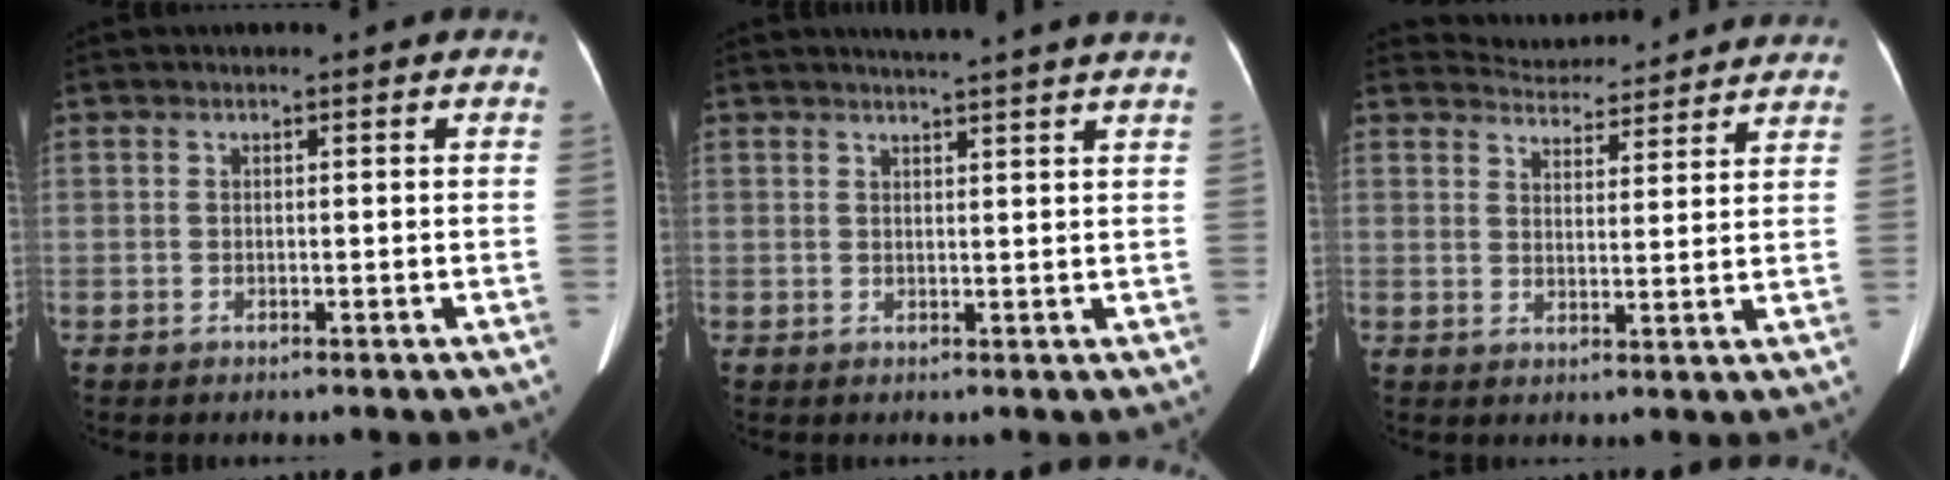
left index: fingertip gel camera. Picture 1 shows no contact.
{"total": 6.8, "force": [6.1, -1.1, 2.9], "torque": [-0.036, 0.009, 0.063]}
{"total": 10.9, "force": [10.6, 2.0, 1.3], "torque": [-0.011, 0.017, 0.131]}